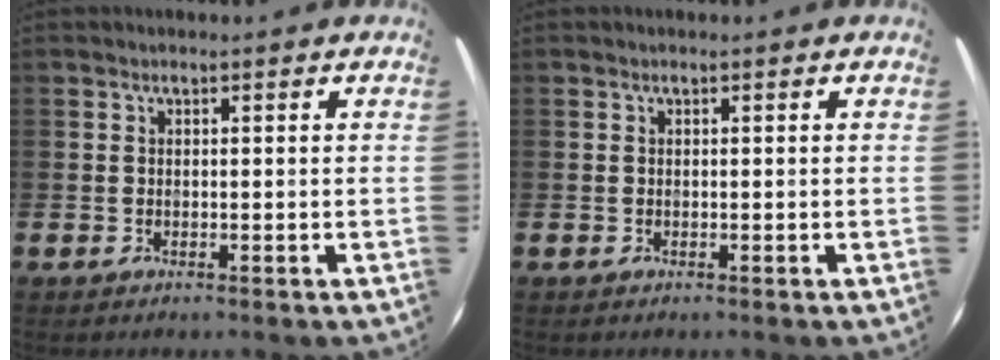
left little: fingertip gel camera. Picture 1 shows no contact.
{"total": 0.0}